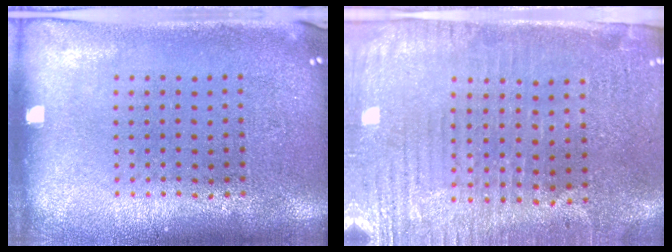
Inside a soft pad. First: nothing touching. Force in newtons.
{"total": 3.2, "press": 2.9, "slide": 1.4}